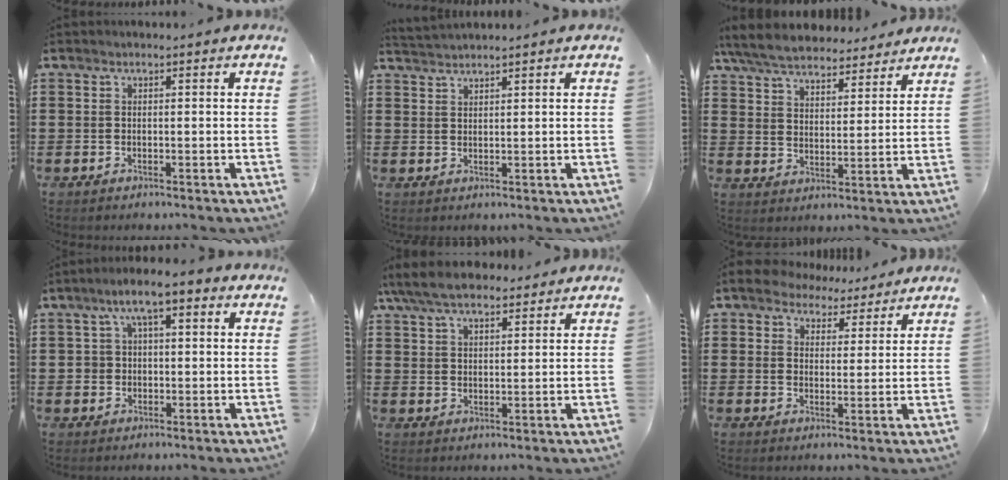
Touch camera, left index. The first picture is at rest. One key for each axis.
{"total": 1.7, "fx": 1.7, "fy": -0.2, "fz": 0.0, "tx": -0.004, "ty": 0.002, "tz": 0.035}
{"total": 6.6, "fx": 6.2, "fy": 1.3, "fz": 1.8, "tx": -0.063, "ty": -0.026, "tz": 0.110}
{"total": 5.7, "fx": 2.3, "fy": 3.0, "fz": 4.3, "tx": -0.094, "ty": 0.009, "tz": 0.035}
{"total": 7.2, "fx": 6.1, "fy": 2.3, "fz": 3.2, "tx": -0.080, "ty": -0.006, "tz": 0.115}
{"total": 5.4, "fx": 5.0, "fy": 2.1, "fz": 0.3, "tx": -0.032, "ty": -0.008, "tz": 0.095}